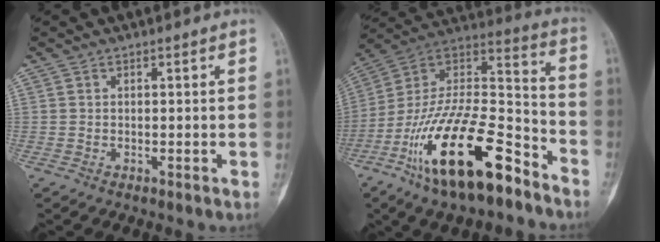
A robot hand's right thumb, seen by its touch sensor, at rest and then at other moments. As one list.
[{"total": 25.7, "force": [-14.7, 9.4, 18.8], "torque": [-0.364, 0.069, -0.260]}]